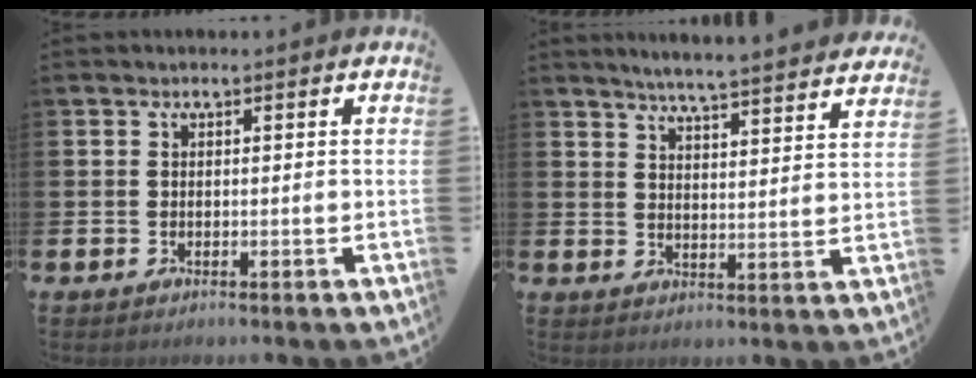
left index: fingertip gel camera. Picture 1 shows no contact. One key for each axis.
{"total": 5.5, "fx": 5.4, "fy": -0.5, "fz": 1.0, "tx": -0.030, "ty": -0.042, "tz": 0.093}